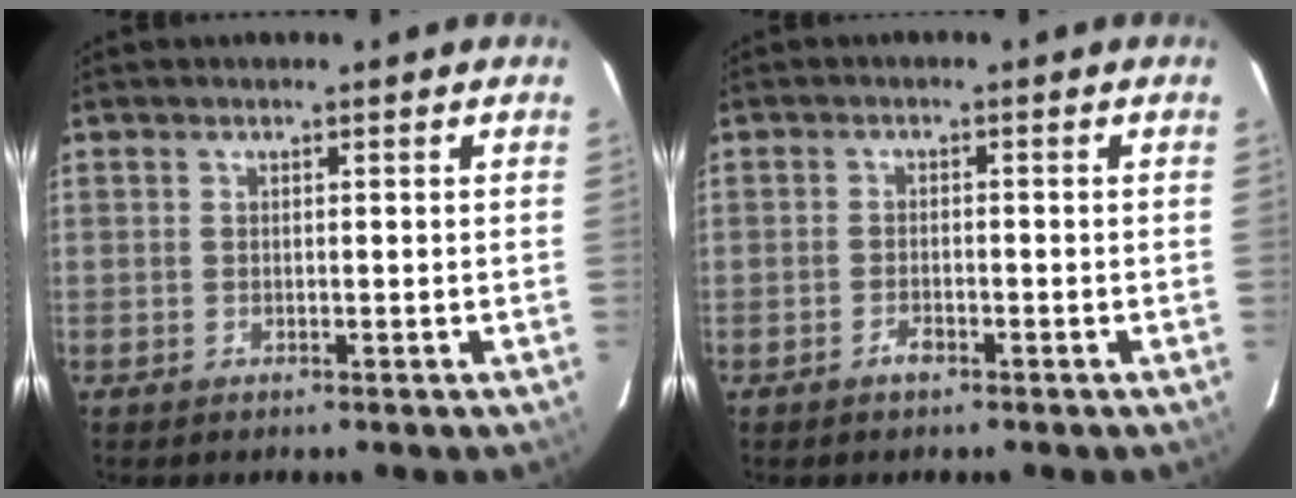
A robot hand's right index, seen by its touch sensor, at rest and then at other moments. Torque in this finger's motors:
{"motor_torque": [0.09, 0.03, -0.04, 0.03]}